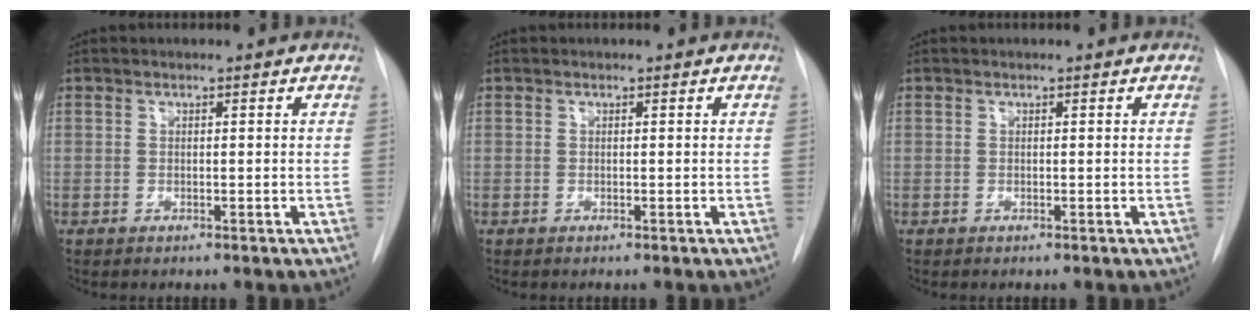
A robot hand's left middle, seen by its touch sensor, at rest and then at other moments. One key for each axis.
{"total": 0.0}
{"total": 0.0}